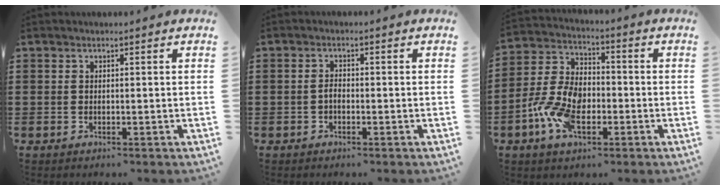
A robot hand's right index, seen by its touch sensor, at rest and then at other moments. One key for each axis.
{"total": 1.5, "fx": -0.5, "fy": 0.9, "fz": 1.2, "tx": -0.024, "ty": 0.004, "tz": -0.010}
{"total": 9.5, "fx": -3.1, "fy": 5.6, "fz": 6.9, "tx": -0.176, "ty": -0.003, "tz": -0.063}